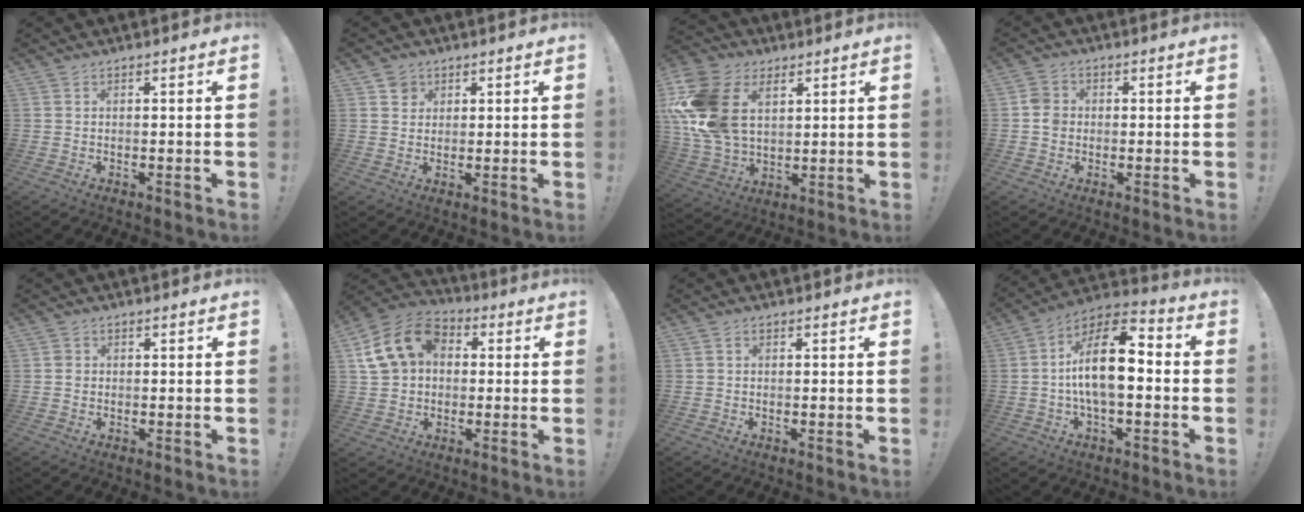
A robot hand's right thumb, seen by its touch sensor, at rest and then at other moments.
{"total": 3.5, "force": [1.9, 3.0, 0.6], "torque": [-0.004, -0.006, 0.033]}
{"total": 21.9, "force": [6.5, 15.4, 14.2], "torque": [-0.301, -0.022, 0.125]}
{"total": 4.5, "force": [-0.6, 3.9, 2.1], "torque": [-0.030, 0.013, -0.009]}
{"total": 1.3, "force": [-0.1, 1.2, 0.4], "torque": [-0.006, 0.003, -0.002]}
{"total": 15.3, "force": [3.8, 11.9, 8.8], "torque": [-0.153, 0.006, 0.077]}
{"total": 0.7, "force": [-0.1, 0.6, 0.2], "torque": [-0.001, 0.002, -0.003]}
{"total": 16.1, "force": [-0.2, 7.0, 14.5], "torque": [-0.255, 0.007, -0.007]}